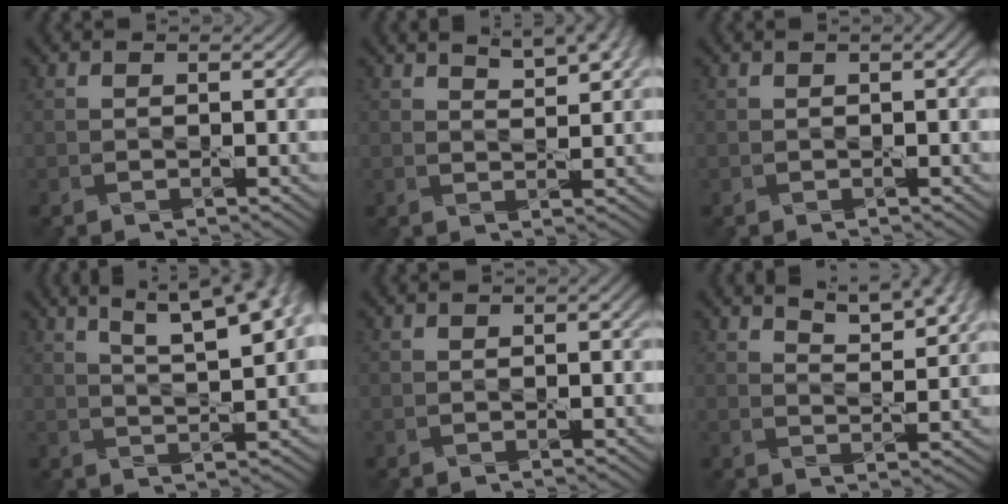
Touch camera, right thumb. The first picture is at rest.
{"total": 5.9, "force": [3.9, 1.8, 4.0], "torque": [-0.060, 0.010, 0.053]}
{"total": 1.3, "force": [0.4, 0.3, 1.1], "torque": [-0.015, 0.006, 0.002]}
{"total": 11.9, "force": [6.8, 3.4, 9.2], "torque": [-0.135, 0.027, 0.088]}
{"total": 0.6, "force": [0.1, 0.3, 0.6], "torque": [-0.006, 0.003, 0.001]}
{"total": 7.5, "force": [5.4, 2.1, 4.7], "torque": [-0.075, 0.000, 0.084]}